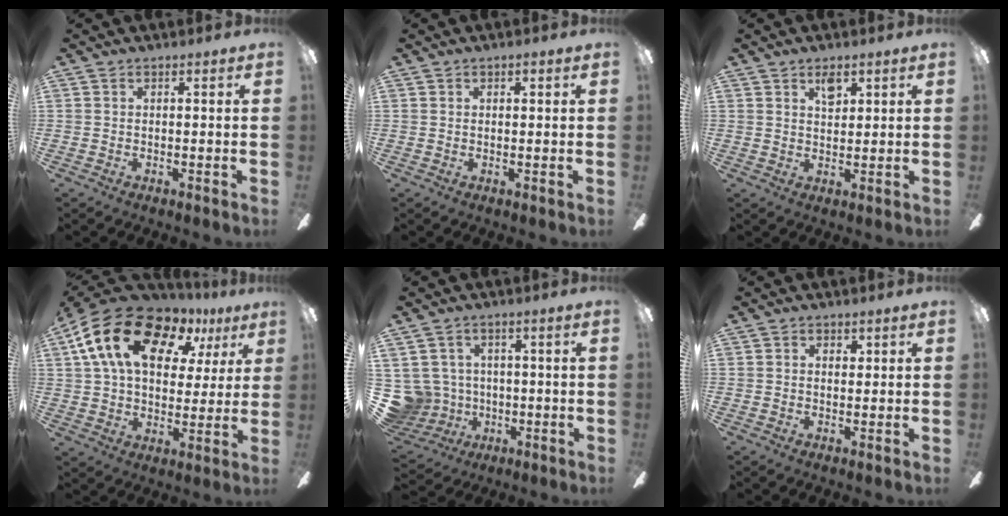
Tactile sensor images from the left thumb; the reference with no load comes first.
{"total": 0.6, "force": [0.4, 0.4, 0.1], "torque": [-0.002, 0.003, 0.006]}
{"total": 3.9, "force": [2.6, 2.0, 2.2], "torque": [-0.017, -0.008, 0.039]}
{"total": 20.8, "force": [10.6, 12.4, 12.9], "torque": [-0.233, -0.042, 0.188]}
{"total": 8.5, "force": [0.2, 8.2, 2.1], "torque": [-0.100, 0.000, 0.011]}
{"total": 1.2, "force": [0.6, 0.9, 0.6], "torque": [-0.004, 0.003, 0.007]}